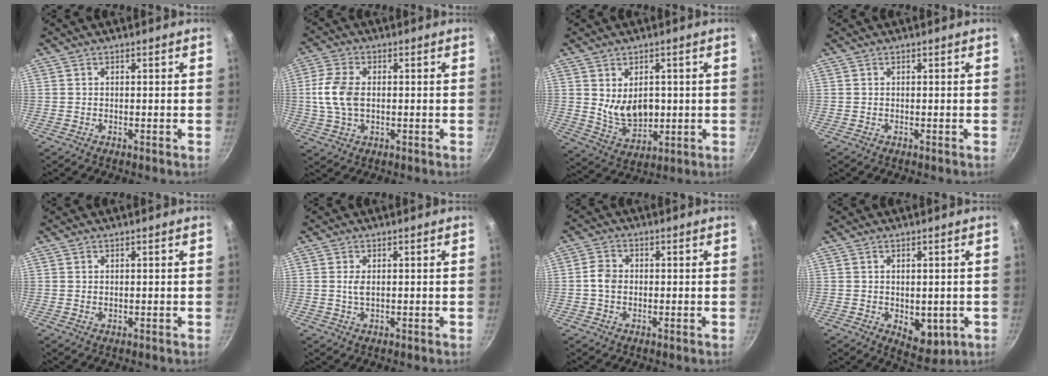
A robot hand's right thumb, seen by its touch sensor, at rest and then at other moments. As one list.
[{"total": 8.2, "force": [0.3, 5.1, 6.4], "torque": [-0.134, 0.010, 0.002]}, {"total": 8.6, "force": [1.0, 5.8, 6.3], "torque": [-0.088, -0.027, 0.034]}, {"total": 0.0}, {"total": 0.6, "force": [0.4, 0.2, 0.4], "torque": [-0.006, -0.005, 0.006]}, {"total": 2.0, "force": [0.3, 0.9, 1.7], "torque": [-0.034, -0.003, 0.007]}, {"total": 3.7, "force": [-0.1, 2.9, 2.4], "torque": [-0.040, 0.010, -0.009]}, {"total": 6.9, "force": [-1.1, 4.3, 5.2], "torque": [-0.047, -0.014, -0.004]}]